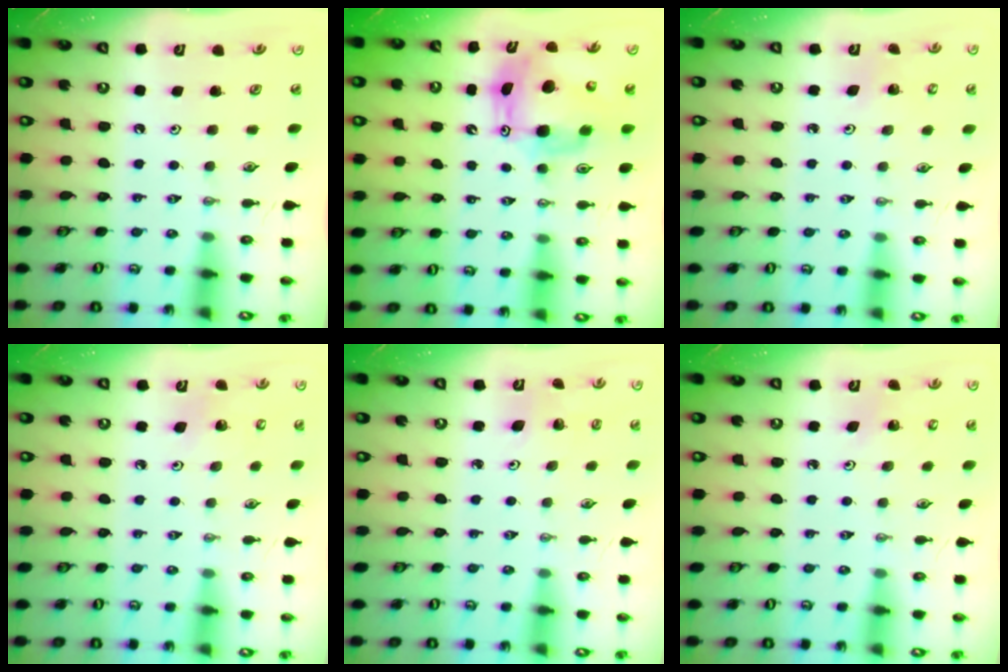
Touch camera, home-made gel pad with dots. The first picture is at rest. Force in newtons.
{"total": 12.5, "press": 12.4, "slide": 1.2}
{"total": 2.8, "press": 2.8, "slide": 0.2}
{"total": 4.8, "press": 4.6, "slide": 1.4}
{"total": 3.0, "press": 2.2, "slide": 2.0}
{"total": 1.9, "press": 1.9, "slide": 0.1}